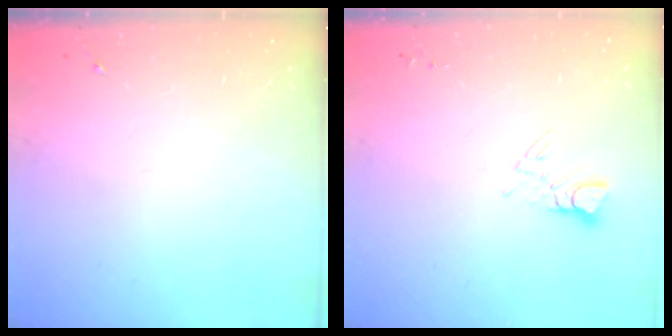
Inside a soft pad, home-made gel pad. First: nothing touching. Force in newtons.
{"total": 4.5, "press": 4.5, "slide": 0.5}